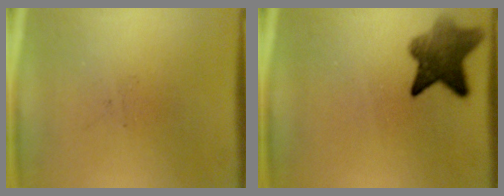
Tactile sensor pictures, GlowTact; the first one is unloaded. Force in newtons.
{"total": 6.8}